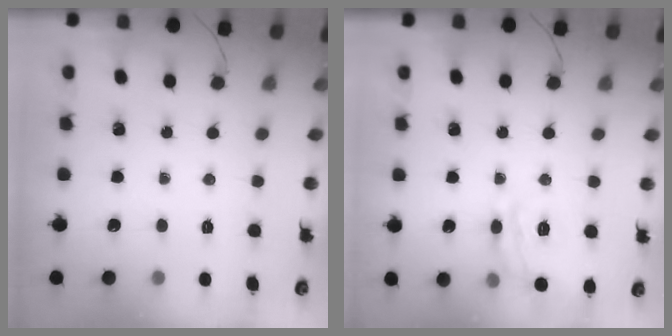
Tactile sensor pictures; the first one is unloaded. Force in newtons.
{"total": 14.8, "press": 14.7, "slide": 1.4}